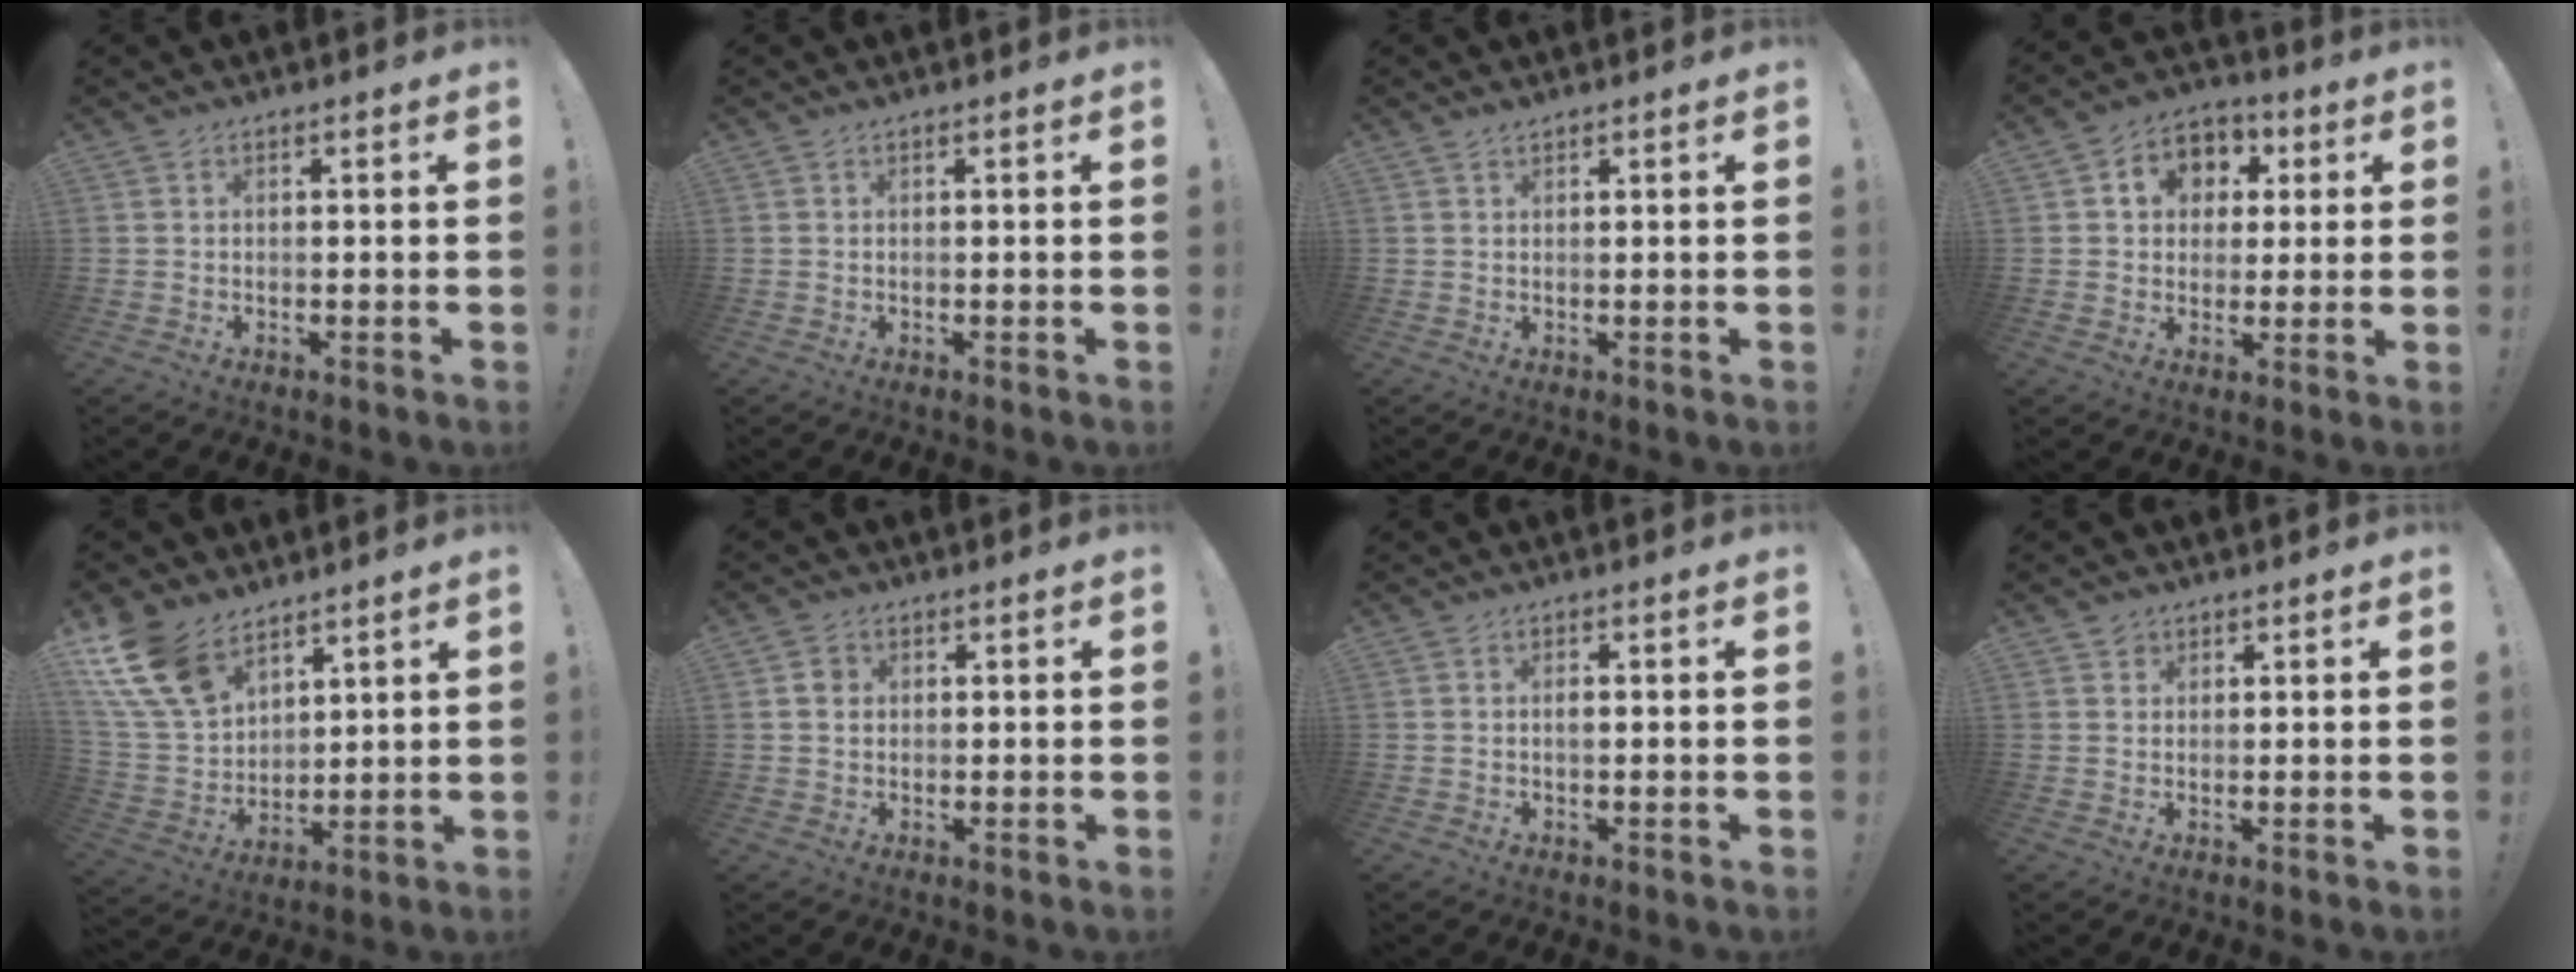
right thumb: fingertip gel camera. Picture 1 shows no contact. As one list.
[{"total": 0.5, "force": [0.3, -0.2, 0.3], "torque": [-0.007, 0.000, 0.005]}, {"total": 1.2, "force": [1.1, 0.1, 0.5], "torque": [-0.001, -0.004, 0.019]}, {"total": 9.1, "force": [2.0, 8.1, 3.8], "torque": [-0.049, -0.001, 0.042]}, {"total": 16.6, "force": [10.6, 9.6, 8.4], "torque": [-0.173, -0.057, 0.205]}, {"total": 3.1, "force": [0.7, 2.7, 1.3], "torque": [-0.012, 0.001, 0.011]}, {"total": 1.0, "force": [-0.1, 0.5, 0.9], "torque": [-0.011, 0.001, -0.004]}, {"total": 1.7, "force": [1.3, 1.1, 0.1], "torque": [0.001, -0.003, 0.022]}]